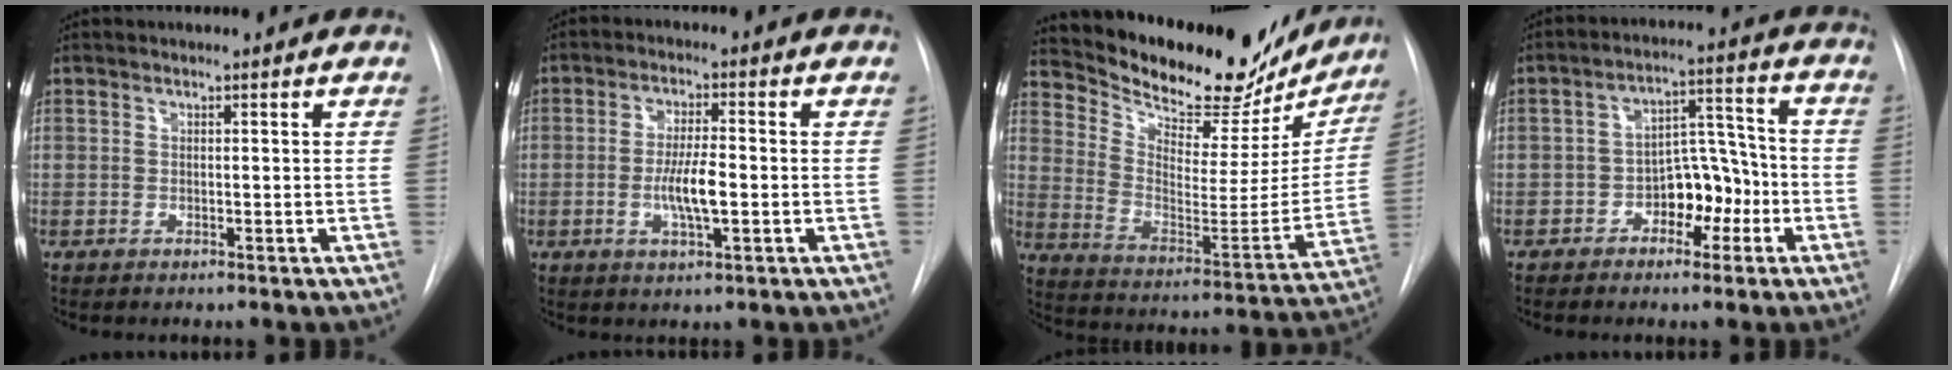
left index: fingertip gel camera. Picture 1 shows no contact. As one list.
[{"total": 5.8, "force": [-1.2, 1.0, 5.5], "torque": [-0.108, -0.005, -0.022]}, {"total": 25.5, "force": [22.5, 7.8, 9.0], "torque": [-0.146, -0.040, 0.312]}, {"total": 7.6, "force": [-3.3, 4.4, 5.3], "torque": [-0.078, 0.030, -0.052]}]